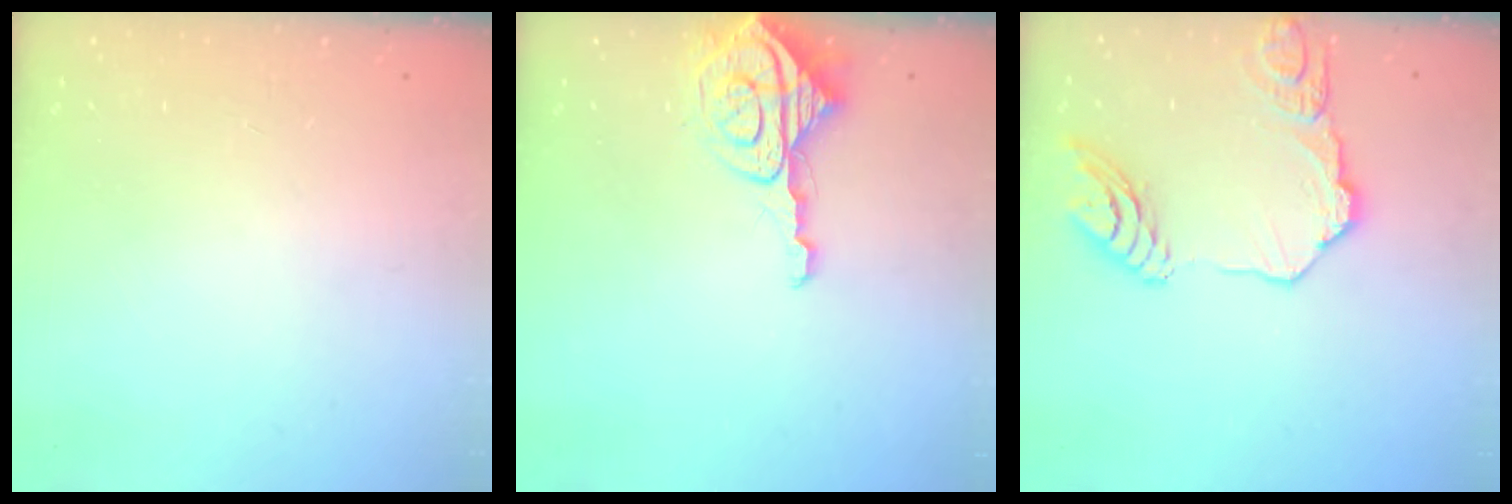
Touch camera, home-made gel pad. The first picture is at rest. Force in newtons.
{"total": 7.7, "press": 7.6, "slide": 0.8}
{"total": 14.1, "press": 14.0, "slide": 1.4}